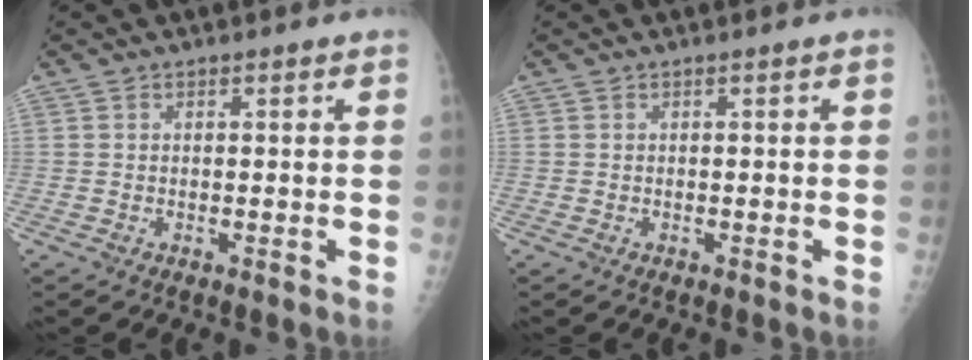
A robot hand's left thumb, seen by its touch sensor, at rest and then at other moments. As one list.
[{"total": 0.0}]